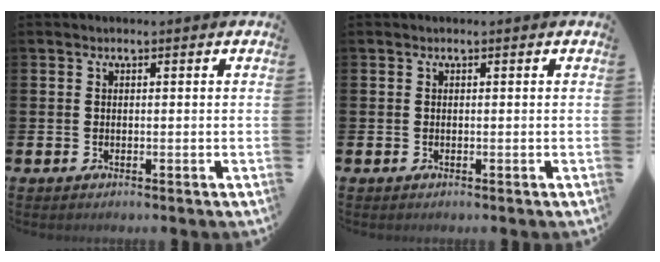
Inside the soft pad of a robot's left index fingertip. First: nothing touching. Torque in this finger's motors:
{"motor_torque": [-0.07, 0.09, 0.00, 0.01]}